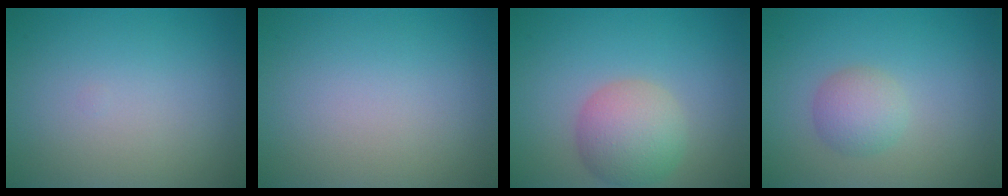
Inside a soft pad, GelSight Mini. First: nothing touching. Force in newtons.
{"total": 0.0}
{"total": 4.7, "press": 4.7, "slide": 0.3}
{"total": 2.5, "press": 2.4, "slide": 0.2}